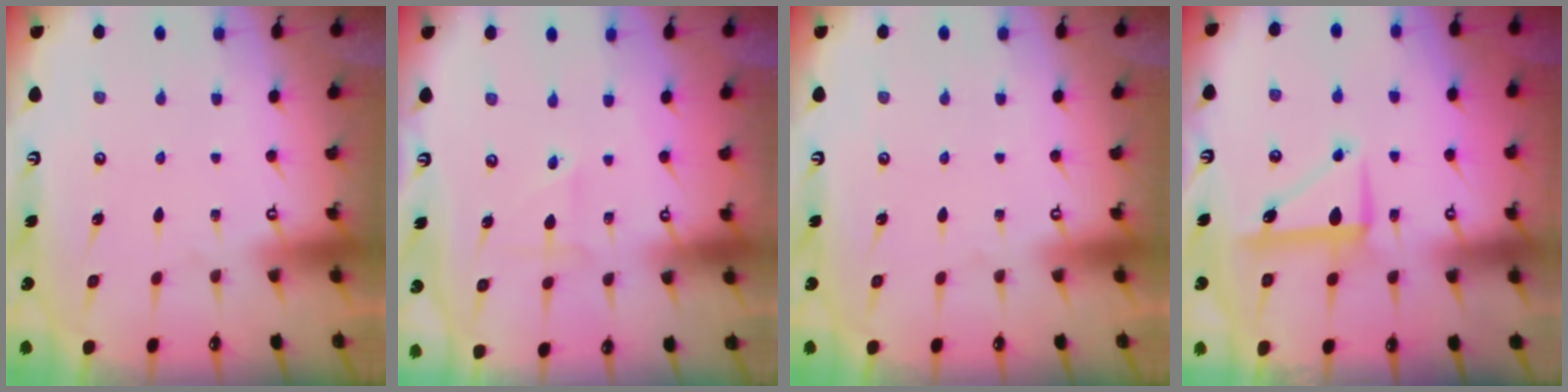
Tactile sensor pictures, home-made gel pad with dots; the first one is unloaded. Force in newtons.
{"total": 2.0, "press": 2.0, "slide": 0.5}
{"total": 0.0}
{"total": 8.7, "press": 8.6, "slide": 1.1}